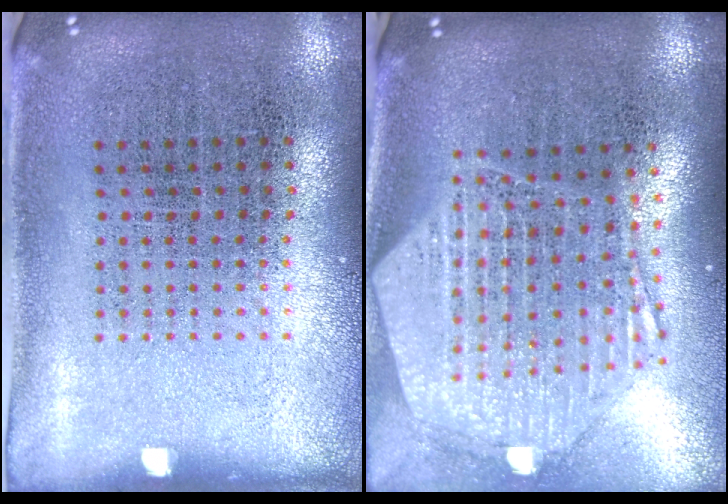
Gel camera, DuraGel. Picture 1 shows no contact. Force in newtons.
{"total": 2.9, "press": 2.3, "slide": 1.7}